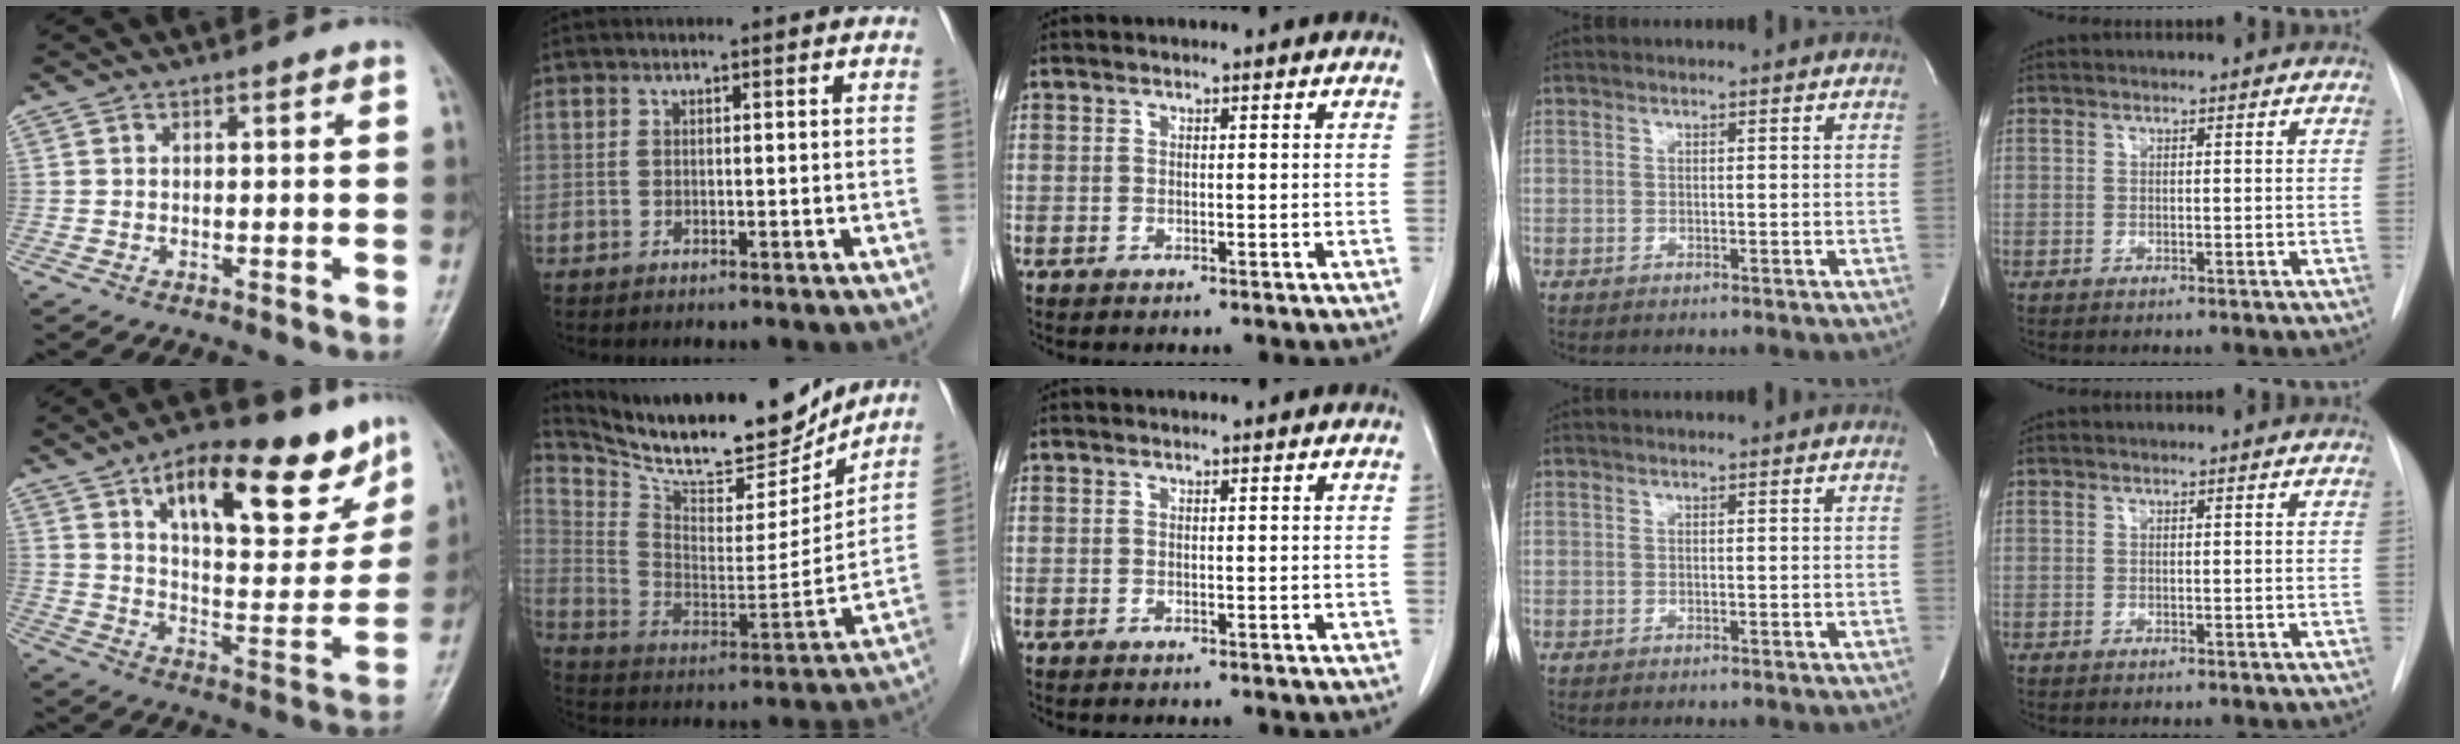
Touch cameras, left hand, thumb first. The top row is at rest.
{"thumb": {"total": 22.1, "force": [13.1, 9.2, 15.3], "torque": [-0.179, -0.047, 0.207]}, "index": {"total": 21.4, "force": [19.0, 4.9, 8.6], "torque": [-0.164, -0.019, 0.305]}}